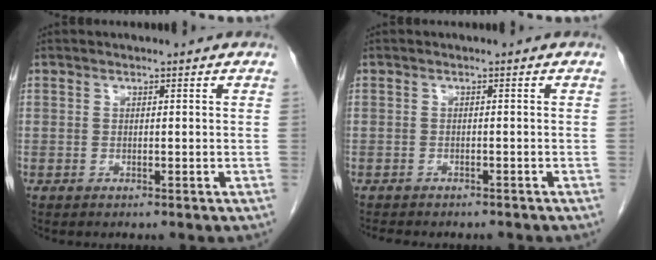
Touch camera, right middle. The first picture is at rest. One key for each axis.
{"total": 5.7, "fx": -4.9, "fy": 2.0, "fz": 2.1, "tx": -0.031, "ty": -0.002, "tz": -0.060}